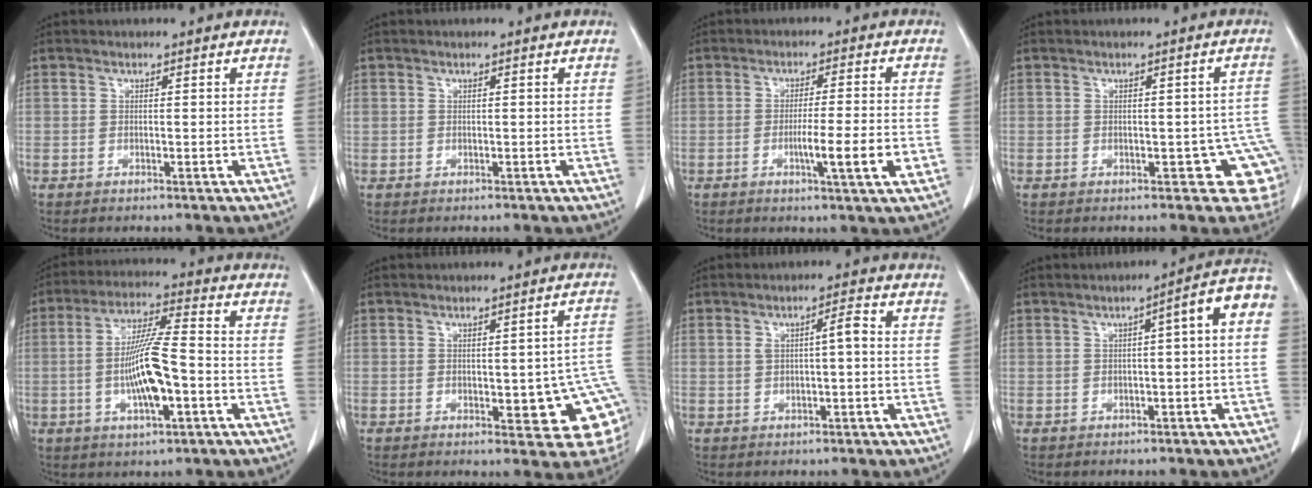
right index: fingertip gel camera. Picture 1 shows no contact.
{"total": 0.8, "force": [0.1, 0.7, 0.3], "torque": [-0.007, 0.015, 0.004]}
{"total": 7.5, "force": [-2.2, -0.3, 7.2], "torque": [-0.110, -0.011, -0.036]}
{"total": 6.8, "force": [-1.8, 3.0, 5.9], "torque": [-0.040, 0.013, -0.018]}
{"total": 10.8, "force": [-2.2, 1.5, 10.5], "torque": [-0.201, 0.001, -0.042]}
{"total": 12.3, "force": [-2.0, 4.0, 11.5], "torque": [-0.102, 0.010, -0.012]}
{"total": 3.2, "force": [0.3, 0.5, 3.1], "torque": [-0.055, 0.012, 0.006]}
{"total": 6.0, "force": [0.0, 0.6, 5.9], "torque": [-0.072, 0.025, -0.005]}